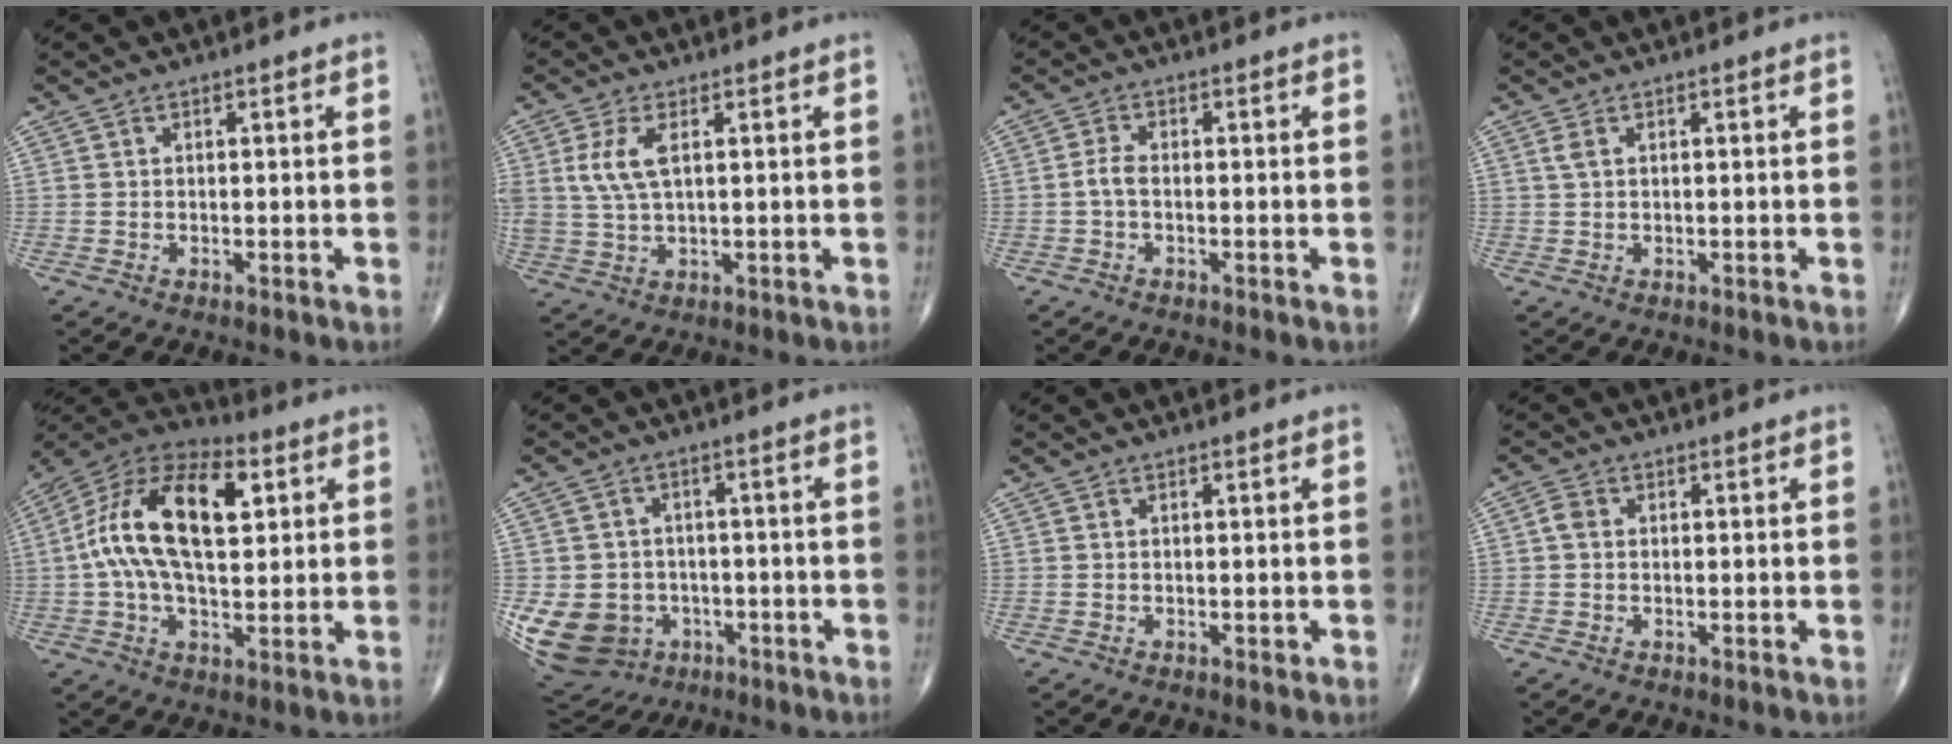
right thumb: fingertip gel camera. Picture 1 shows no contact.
{"total": 6.6, "force": [1.8, 3.0, 5.5], "torque": [-0.130, -0.002, 0.043]}
{"total": 2.3, "force": [-0.5, 1.2, 1.9], "torque": [-0.041, 0.004, -0.015]}
{"total": 1.3, "force": [0.5, 0.6, 1.0], "torque": [-0.030, 0.010, 0.015]}
{"total": 20.1, "force": [3.8, 10.5, 16.7], "torque": [-0.299, 0.019, 0.055]}
{"total": 15.8, "force": [-4.2, 13.6, 6.8], "torque": [-0.147, 0.019, -0.052]}
{"total": 0.0}
{"total": 1.9, "force": [0.1, 1.5, 1.2], "torque": [-0.022, 0.007, -0.001]}